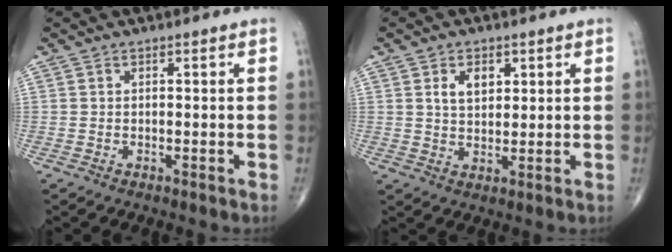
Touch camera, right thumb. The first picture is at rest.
{"total": 4.8, "force": [1.9, 3.0, 3.2], "torque": [-0.039, -0.012, 0.034]}